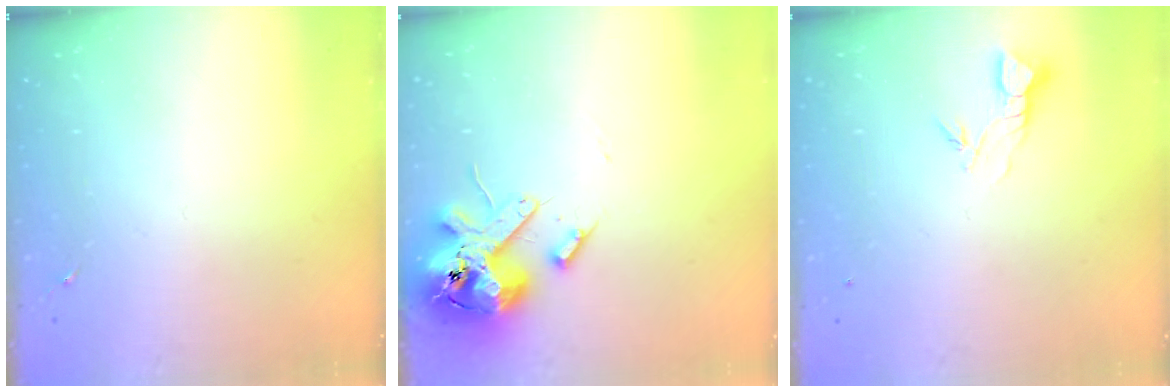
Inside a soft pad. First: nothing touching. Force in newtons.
{"total": 14.5, "press": 14.4, "slide": 2.4}
{"total": 3.9, "press": 3.9, "slide": 0.3}